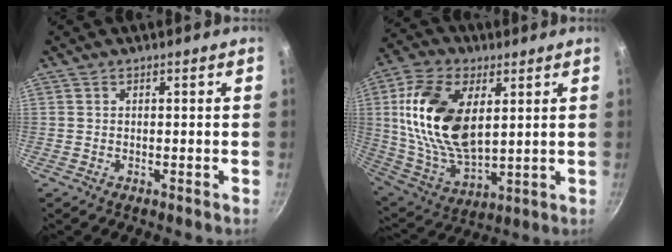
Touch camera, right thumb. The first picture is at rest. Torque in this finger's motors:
{"motor_torque": [2.18, 2.75, 1.94, 0.29, 0.75]}